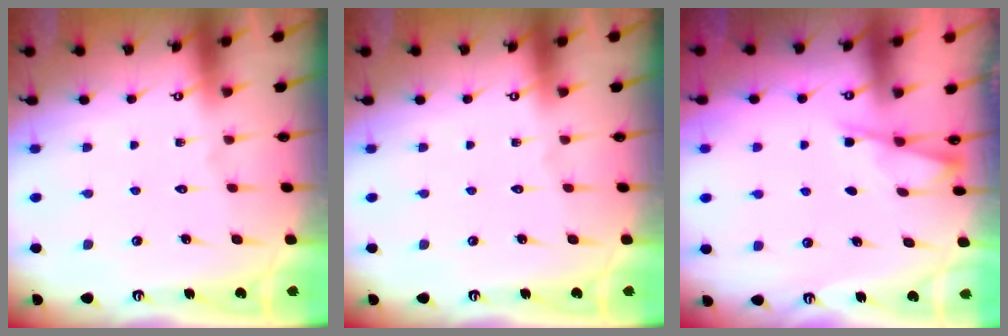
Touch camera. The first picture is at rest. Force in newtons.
{"total": 0.0}
{"total": 2.6, "press": 2.6, "slide": 0.4}